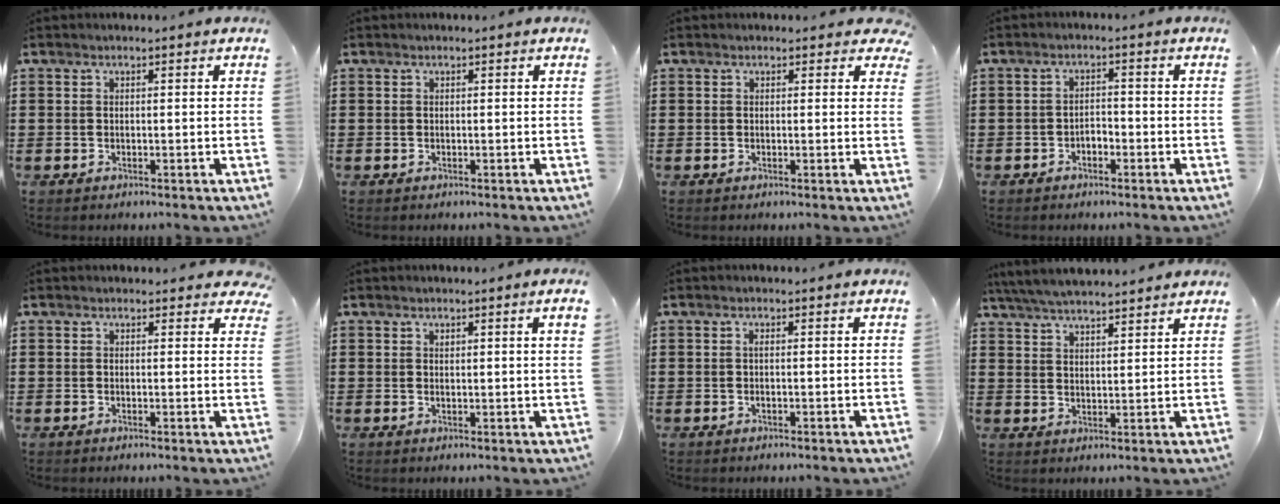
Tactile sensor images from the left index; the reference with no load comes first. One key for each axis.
{"total": 0.0}
{"total": 1.2, "fx": 0.6, "fy": 0.9, "fz": 0.5, "tx": -0.007, "ty": 0.005, "tz": 0.008}
{"total": 1.7, "fx": -1.3, "fy": 0.8, "fz": 0.9, "tx": -0.022, "ty": 0.003, "tz": -0.028}
{"total": 1.4, "fx": 1.1, "fy": 0.8, "fz": 0.3, "tx": -0.003, "ty": 0.003, "tz": 0.019}
{"total": 1.2, "fx": 0.8, "fy": 0.0, "fz": 0.9, "tx": -0.019, "ty": 0.000, "tz": 0.014}
{"total": 0.6, "fx": 0.0, "fy": 0.1, "fz": 0.6, "tx": -0.012, "ty": -0.002, "tz": 0.002}
{"total": 5.2, "fx": 5.0, "fy": 0.2, "fz": 1.5, "tx": -0.044, "ty": -0.014, "tz": 0.092}